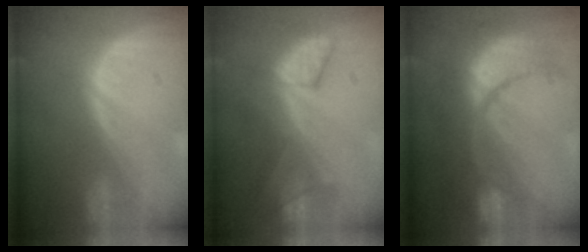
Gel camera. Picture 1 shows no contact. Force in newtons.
{"total": 8.0, "press": 7.4, "slide": 3.2}
{"total": 12.1, "press": 12.0, "slide": 1.4}